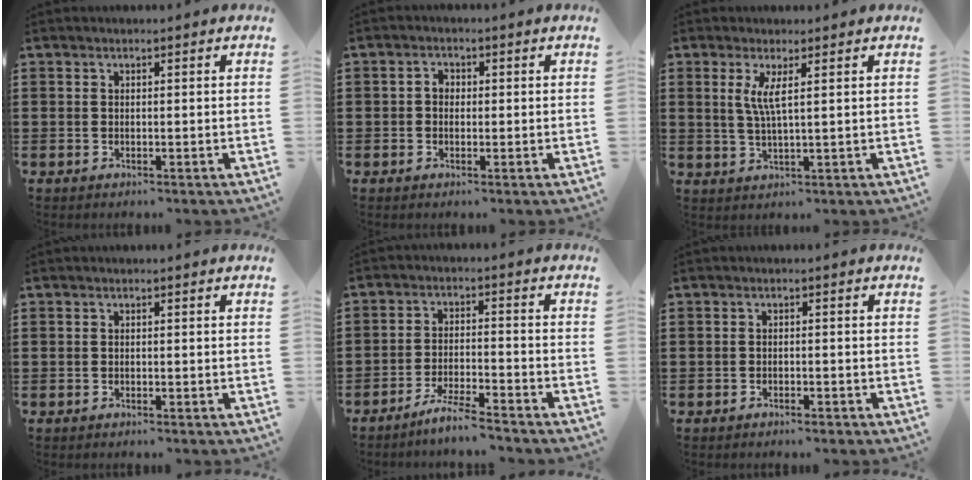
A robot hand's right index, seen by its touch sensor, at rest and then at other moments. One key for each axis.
{"total": 1.5, "fx": -0.2, "fy": 1.2, "fz": 0.9, "tx": -0.019, "ty": 0.006, "tz": -0.005}
{"total": 3.7, "fx": 1.2, "fy": 0.2, "fz": 3.5, "tx": -0.074, "ty": -0.003, "tz": 0.018}
{"total": 0.0}
{"total": 4.9, "fx": -4.5, "fy": -0.2, "fz": 1.8, "tx": -0.046, "ty": -0.008, "tz": -0.090}
{"total": 0.8, "fx": -0.8, "fy": 0.1, "fz": 0.3, "tx": -0.009, "ty": 0.000, "tz": -0.015}